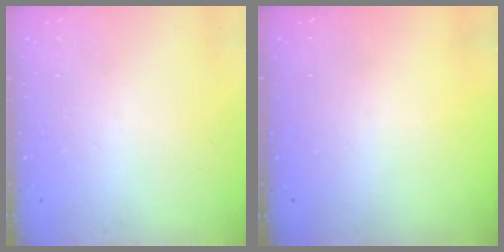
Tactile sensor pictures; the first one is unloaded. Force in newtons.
{"total": 0.0}